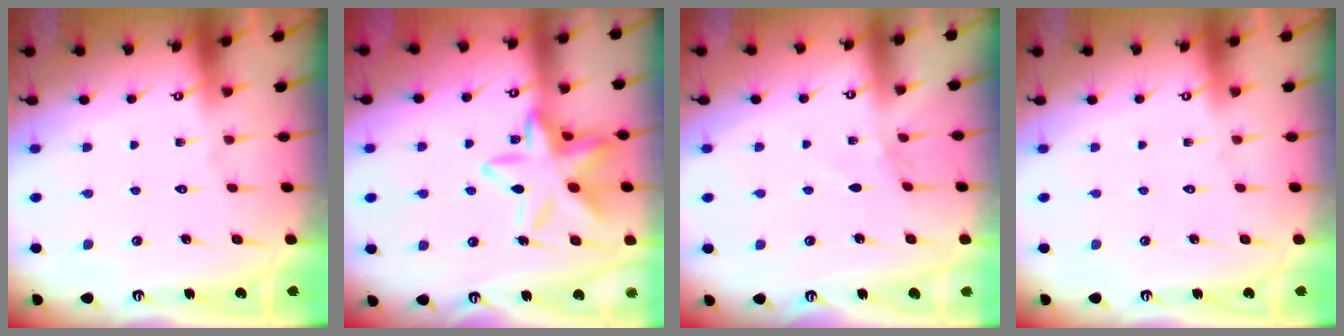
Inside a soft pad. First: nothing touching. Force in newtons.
{"total": 17.0, "press": 16.9, "slide": 1.2}
{"total": 2.6, "press": 2.5, "slide": 0.4}
{"total": 0.0}